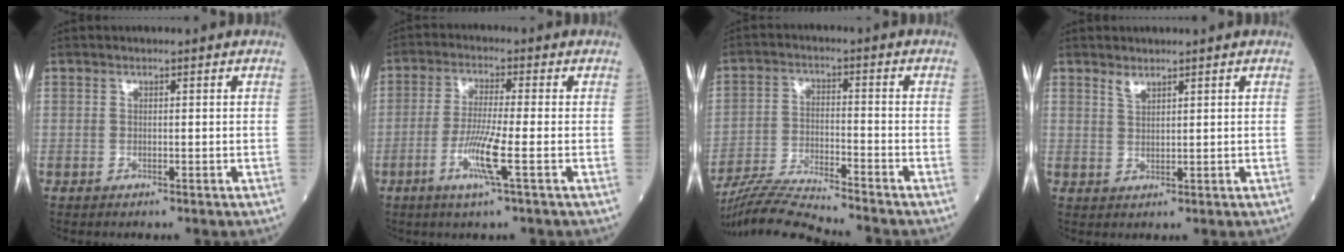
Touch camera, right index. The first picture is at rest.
{"total": 6.7, "force": [-2.5, -0.5, 6.2], "torque": [-0.126, -0.015, -0.052]}
{"total": 10.8, "force": [-10.2, -1.6, 3.0], "torque": [-0.057, -0.017, -0.184]}
{"total": 1.4, "force": [1.3, 0.3, 0.6], "torque": [-0.013, -0.004, 0.027]}